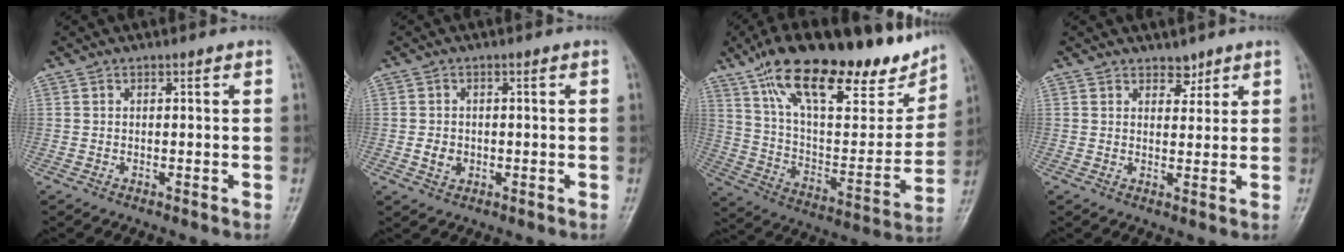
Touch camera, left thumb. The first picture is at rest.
{"total": 2.9, "force": [-0.6, 2.4, 1.5], "torque": [-0.019, 0.004, -0.008]}
{"total": 29.6, "force": [19.9, 11.1, 18.9], "torque": [-0.268, -0.039, 0.324]}
{"total": 2.5, "force": [1.9, 1.5, 0.8], "torque": [0.007, -0.013, 0.028]}